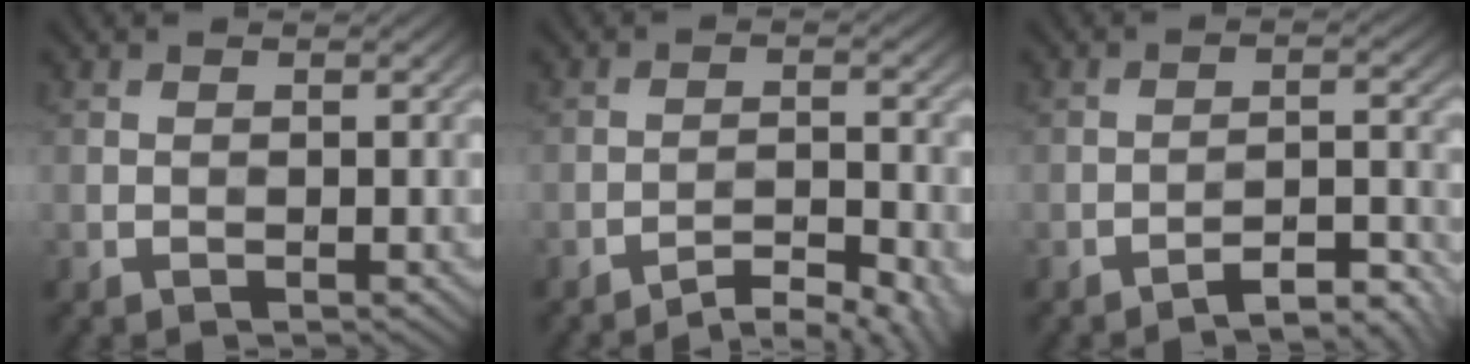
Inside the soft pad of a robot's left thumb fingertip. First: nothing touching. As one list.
[{"total": 6.3, "force": [-4.9, 1.3, 3.7], "torque": [-0.057, 0.011, -0.072]}, {"total": 5.0, "force": [-4.2, 0.6, 2.6], "torque": [-0.038, 0.015, -0.063]}]